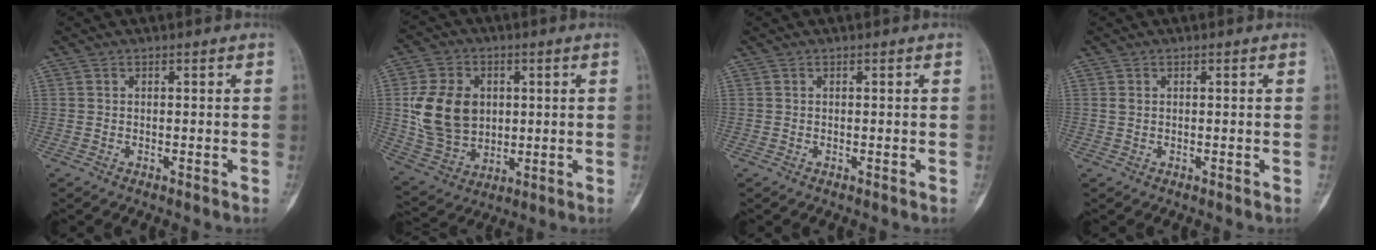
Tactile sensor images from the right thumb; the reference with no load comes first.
{"total": 14.6, "force": [1.8, 11.4, 9.1], "torque": [-0.140, -0.004, 0.047]}
{"total": 0.0}
{"total": 0.7, "force": [0.2, 0.5, 0.4], "torque": [-0.003, 0.001, 0.004]}